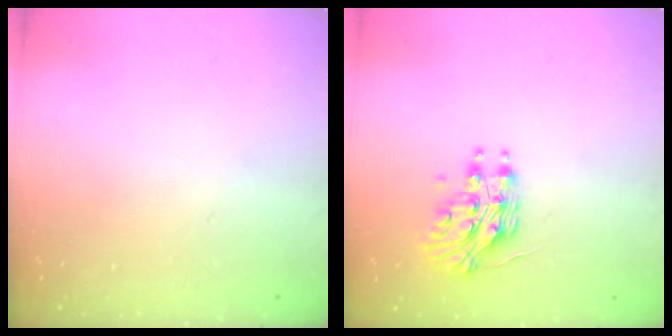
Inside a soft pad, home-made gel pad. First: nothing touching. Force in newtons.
{"total": 11.0, "press": 11.0, "slide": 0.9}